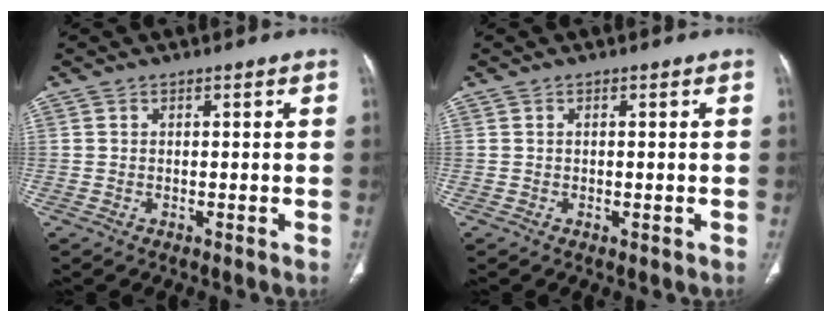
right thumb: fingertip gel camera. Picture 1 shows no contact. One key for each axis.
{"total": 0.9, "fx": -0.3, "fy": 0.4, "fz": 0.7, "tx": -0.009, "ty": 0.000, "tz": -0.002}